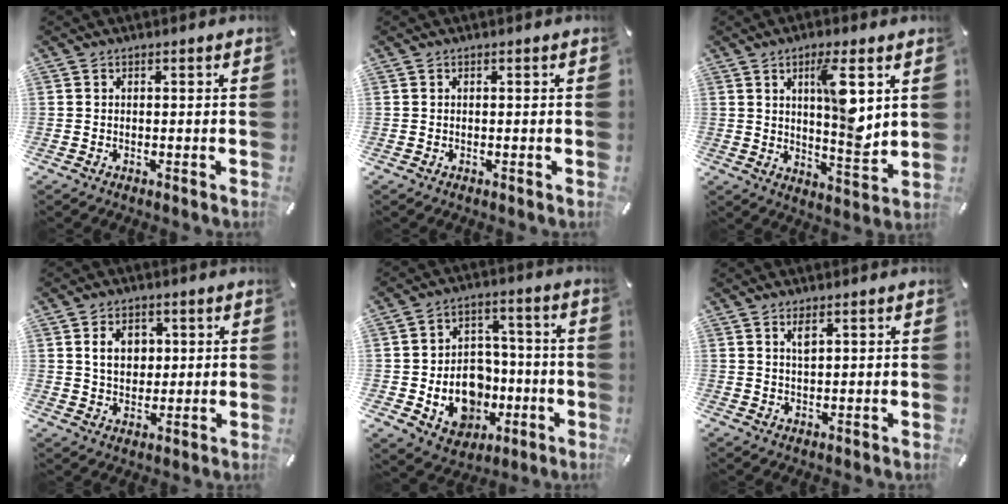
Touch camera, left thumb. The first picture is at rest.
{"total": 0.0}
{"total": 11.2, "force": [4.4, 3.1, 9.8], "torque": [-0.136, -0.031, 0.065]}
{"total": 6.7, "force": [1.6, 5.3, 3.7], "torque": [-0.056, 0.000, 0.023]}
{"total": 13.8, "force": [-3.3, 11.7, 6.6], "torque": [-0.099, 0.020, -0.042]}
{"total": 2.6, "force": [1.4, 0.8, 2.0], "torque": [-0.042, 0.003, 0.024]}